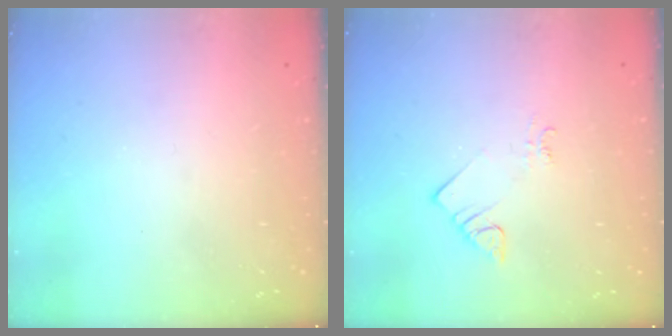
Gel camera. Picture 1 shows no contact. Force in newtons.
{"total": 2.1, "press": 2.0, "slide": 0.5}